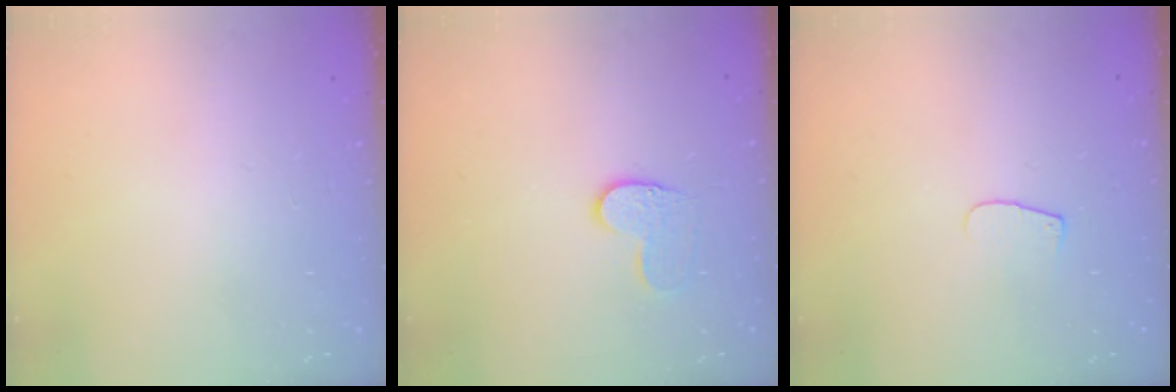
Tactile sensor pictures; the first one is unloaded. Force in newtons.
{"total": 6.9, "press": 6.8, "slide": 0.6}
{"total": 4.8, "press": 4.8, "slide": 0.4}